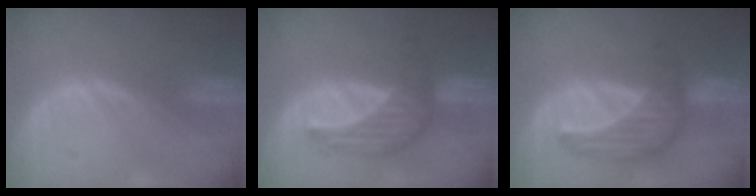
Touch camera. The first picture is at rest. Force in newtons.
{"total": 6.9, "press": 6.6, "slide": 2.0}
{"total": 6.9, "press": 6.9, "slide": 0.1}